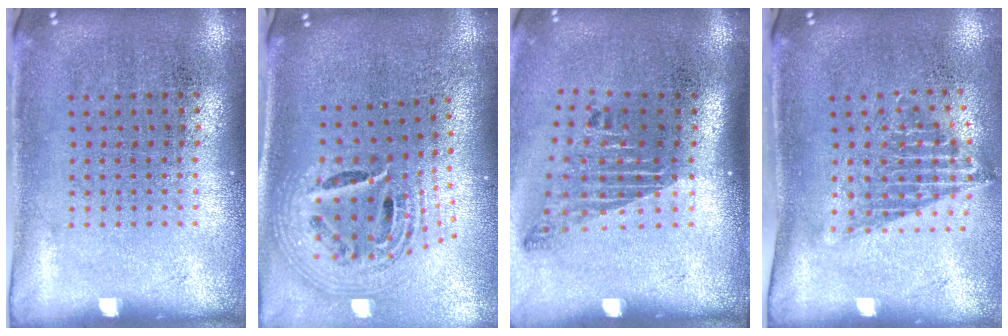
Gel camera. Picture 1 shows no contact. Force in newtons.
{"total": 2.7, "press": 1.9, "slide": 1.9}
{"total": 1.8, "press": 1.2, "slide": 1.4}
{"total": 1.4, "press": 1.1, "slide": 0.9}